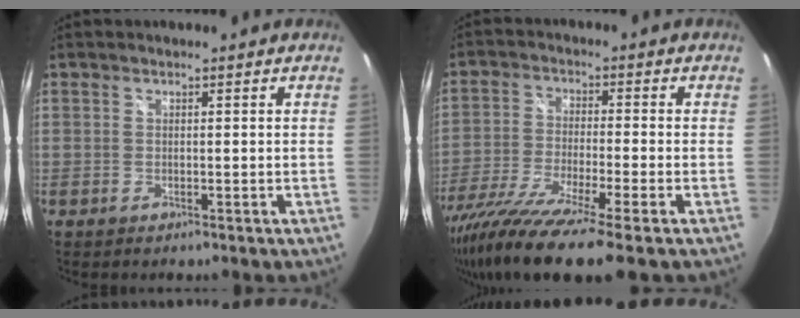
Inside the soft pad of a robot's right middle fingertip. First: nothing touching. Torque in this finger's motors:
{"motor_torque": [1.27, -0.87, 0.69, 0.21]}